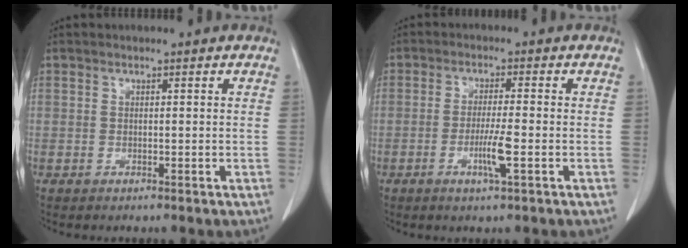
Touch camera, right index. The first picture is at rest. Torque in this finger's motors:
{"motor_torque": [0.08, -0.04, 0.05, 0.01]}